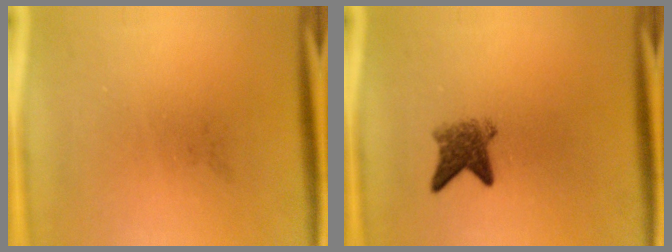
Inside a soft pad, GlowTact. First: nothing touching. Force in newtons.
{"total": 3.8}